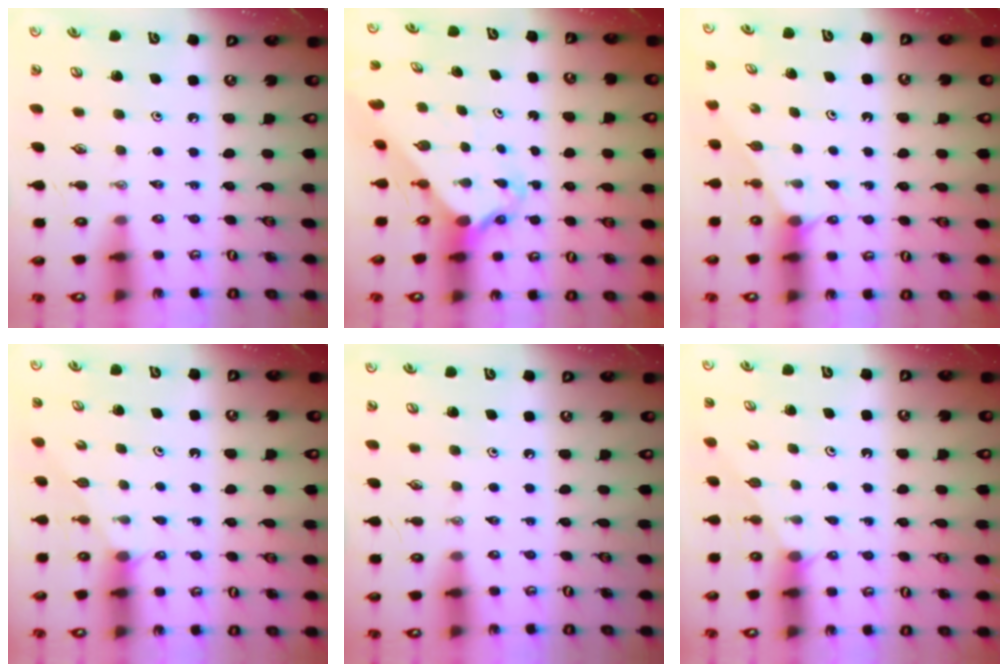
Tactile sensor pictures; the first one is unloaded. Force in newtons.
{"total": 2.5, "press": 2.5, "slide": 0.2}
{"total": 1.4, "press": 1.4, "slide": 0.2}
{"total": 1.5, "press": 1.5, "slide": 0.2}
{"total": 0.0}
{"total": 1.5, "press": 1.5, "slide": 0.2}